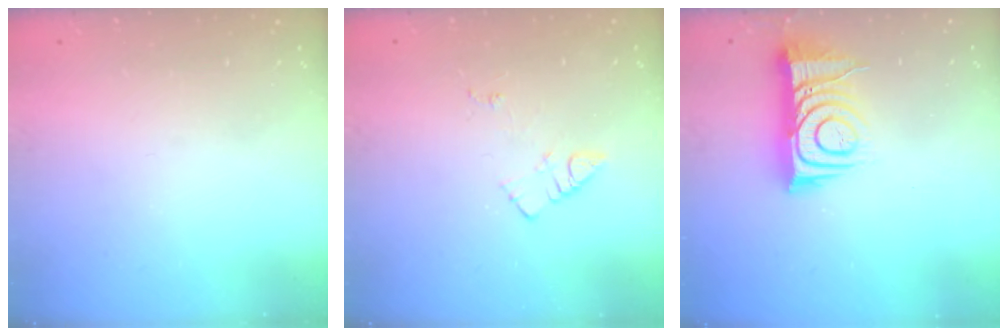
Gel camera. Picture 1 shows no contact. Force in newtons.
{"total": 7.2, "press": 7.2, "slide": 0.6}
{"total": 12.0, "press": 12.0, "slide": 1.1}